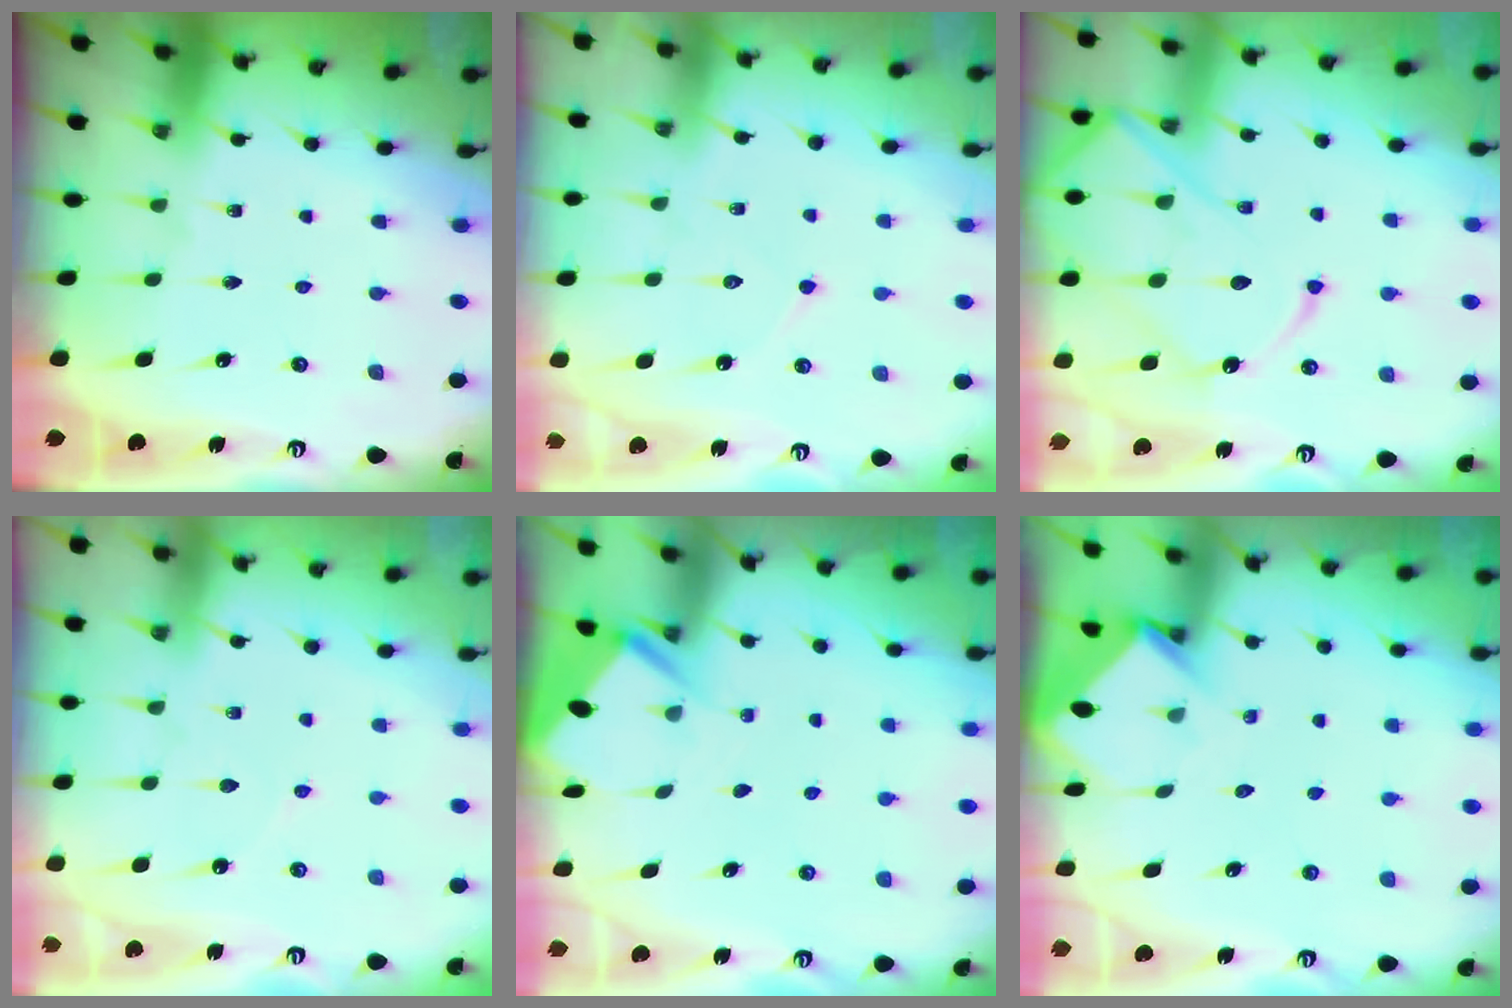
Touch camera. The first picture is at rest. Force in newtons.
{"total": 5.5, "press": 5.5, "slide": 0.5}
{"total": 16.0, "press": 16.0, "slide": 1.4}
{"total": 4.1, "press": 4.0, "slide": 0.3}
{"total": 2.7, "press": 2.7, "slide": 0.4}
{"total": 3.3, "press": 3.3, "slide": 0.3}